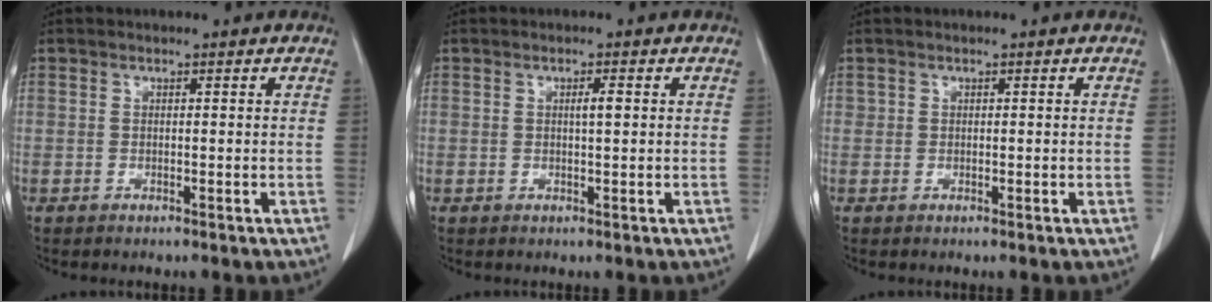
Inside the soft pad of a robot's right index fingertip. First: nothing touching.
{"total": 1.5, "force": [0.3, 0.1, 1.4], "torque": [-0.026, 0.002, 0.004]}
{"total": 0.0}